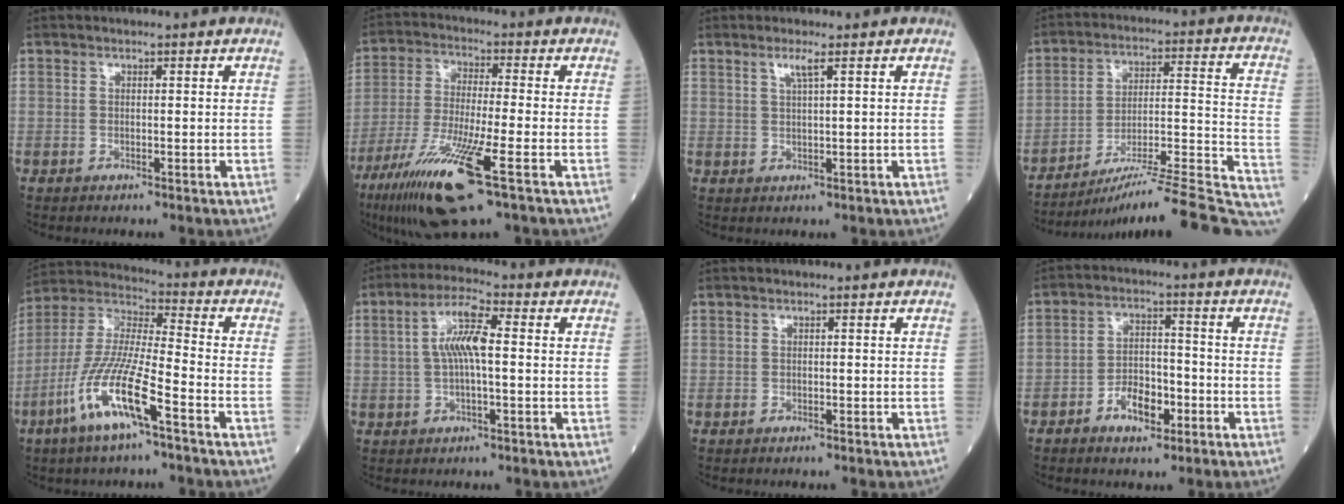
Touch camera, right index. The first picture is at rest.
{"total": 14.1, "force": [-7.2, 0.6, 12.1], "torque": [-0.254, -0.038, -0.128]}
{"total": 2.1, "force": [1.2, -0.3, 1.7], "torque": [-0.040, 0.001, 0.027]}
{"total": 25.7, "force": [-22.3, -0.1, 12.8], "torque": [-0.106, -0.002, -0.315]}
{"total": 13.8, "force": [-6.7, 1.5, 11.9], "torque": [-0.256, -0.013, -0.132]}
{"total": 6.6, "force": [0.6, 1.1, 6.5], "torque": [-0.132, 0.015, 0.011]}
{"total": 0.0}
{"total": 5.9, "force": [-3.0, 3.0, 4.1], "torque": [-0.078, 0.011, -0.050]}